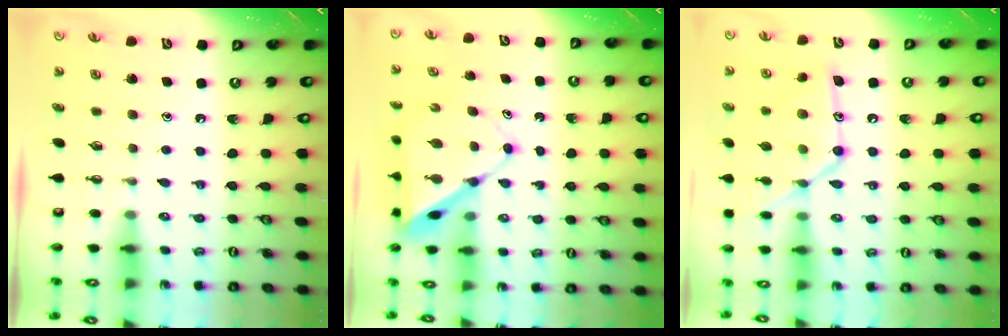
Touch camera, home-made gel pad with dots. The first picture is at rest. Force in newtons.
{"total": 10.1, "press": 10.1, "slide": 0.8}
{"total": 15.6, "press": 15.6, "slide": 1.1}